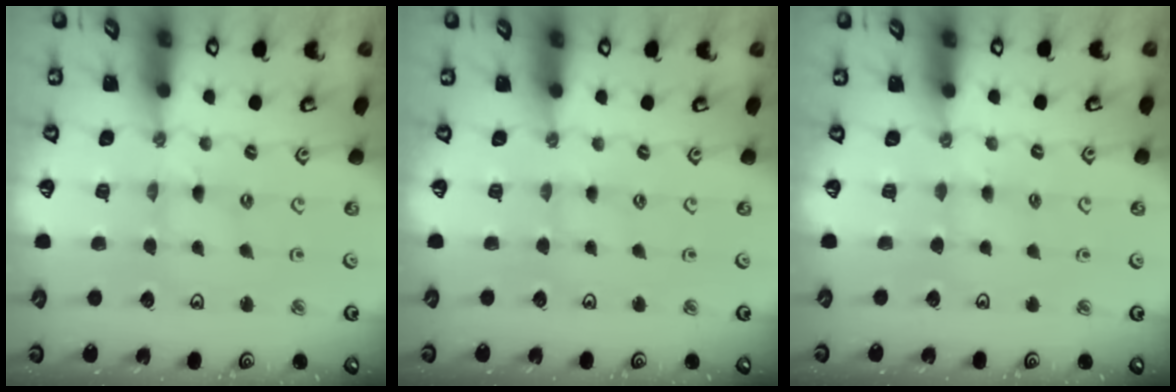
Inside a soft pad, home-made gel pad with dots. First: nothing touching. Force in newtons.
{"total": 1.0, "press": 0.9, "slide": 0.2}
{"total": 4.0, "press": 3.9, "slide": 0.6}